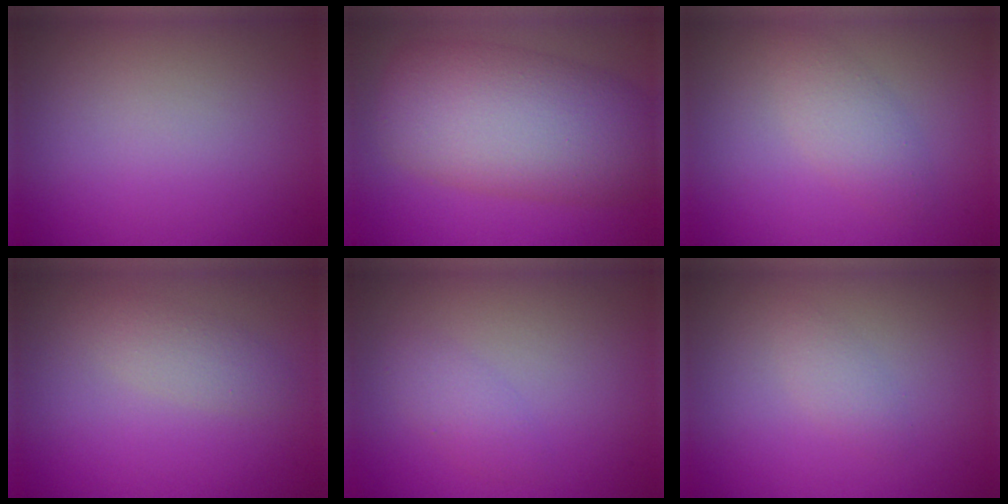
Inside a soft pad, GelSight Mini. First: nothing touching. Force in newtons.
{"total": 9.9, "press": 9.9, "slide": 0.6}
{"total": 2.2, "press": 2.2, "slide": 0.2}
{"total": 1.9, "press": 1.9, "slide": 0.0}
{"total": 0.7, "press": 0.7, "slide": 0.1}
{"total": 1.2, "press": 1.2, "slide": 0.1}